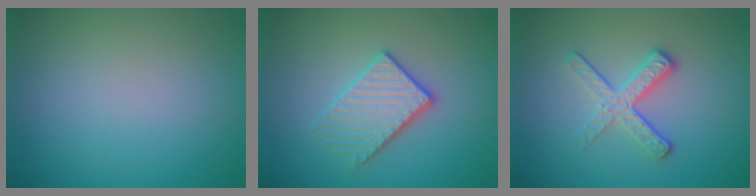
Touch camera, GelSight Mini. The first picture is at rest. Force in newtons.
{"total": 3.3, "press": 3.1, "slide": 1.1}
{"total": 3.5, "press": 2.4, "slide": 2.5}